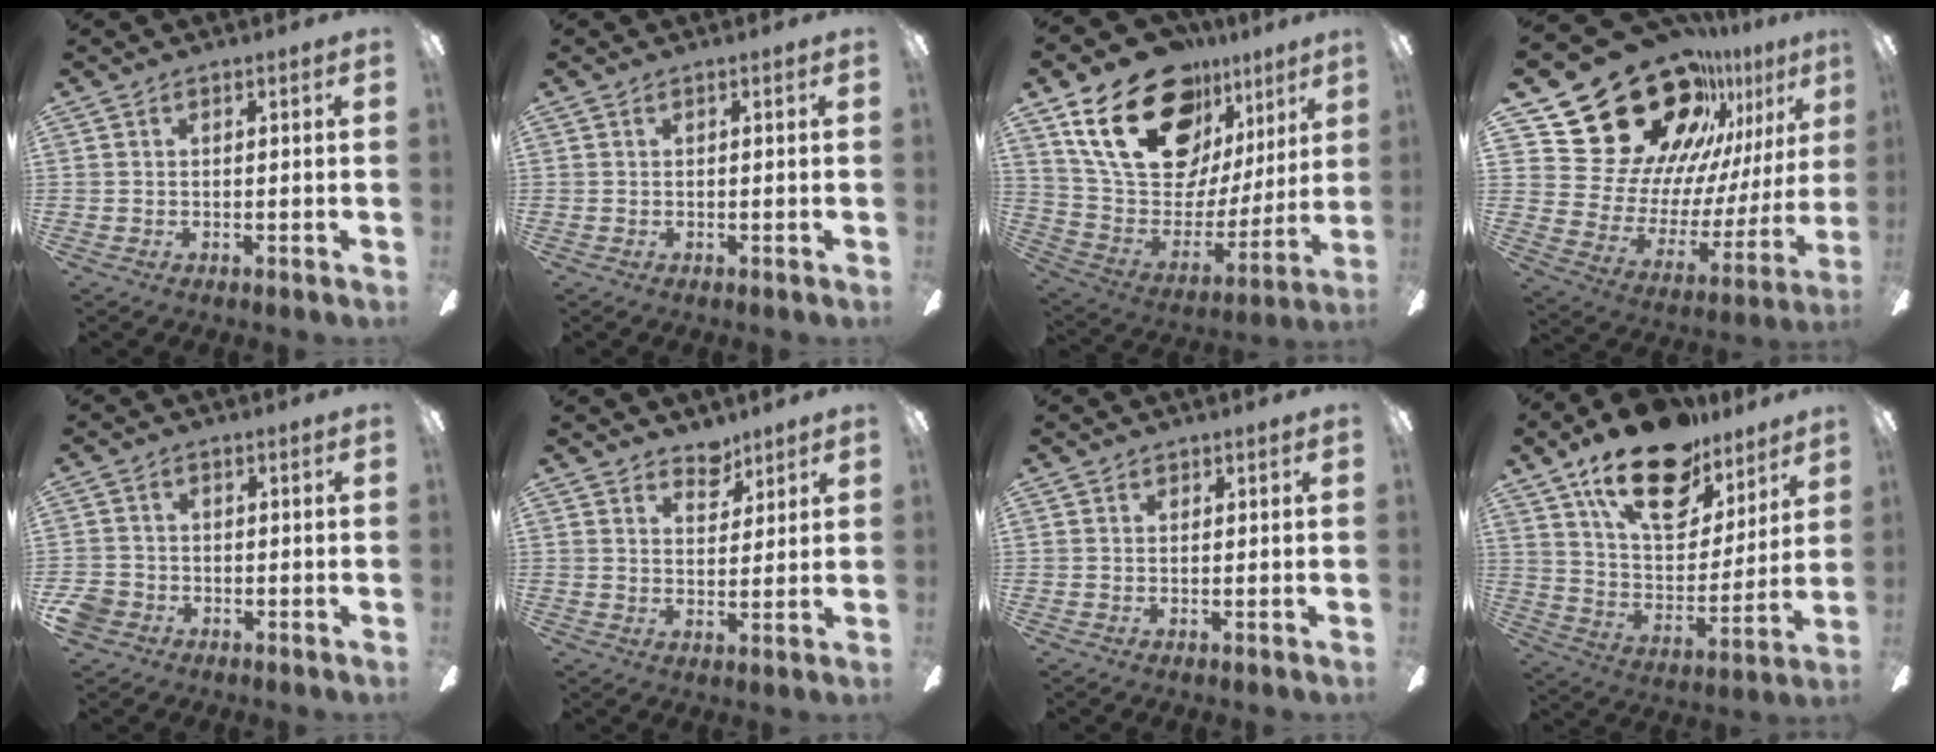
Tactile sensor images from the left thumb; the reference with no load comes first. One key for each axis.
{"total": 0.0}
{"total": 26.8, "fx": 16.3, "fy": 15.0, "fz": 15.1, "tx": -0.271, "ty": -0.093, "tz": 0.307}
{"total": 30.7, "fx": 21.7, "fy": 17.2, "fz": 13.2, "tx": -0.201, "ty": -0.157, "tz": 0.427}
{"total": 4.3, "fx": -2.0, "fy": 3.5, "fz": 1.5, "tx": -0.043, "ty": 0.009, "tz": -0.040}
{"total": 5.4, "fx": 4.4, "fy": 2.8, "fz": 1.3, "tx": -0.010, "ty": -0.025, "tz": 0.077}
{"total": 0.6, "fx": 0.5, "fy": 0.4, "fz": 0.0, "tx": -0.001, "ty": 0.001, "tz": 0.009}
{"total": 21.8, "fx": 14.8, "fy": 10.6, "fz": 12.1, "tx": -0.194, "ty": -0.088, "tz": 0.259}